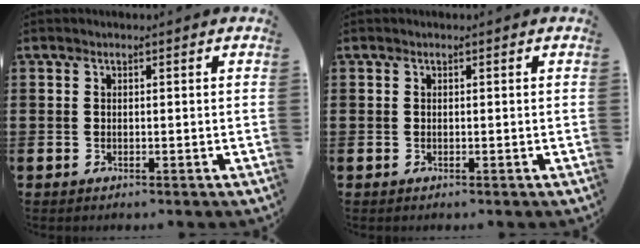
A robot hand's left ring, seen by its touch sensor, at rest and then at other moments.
{"total": 0.0}